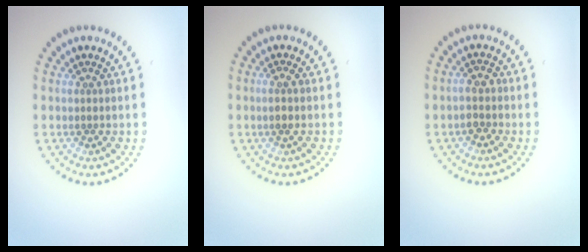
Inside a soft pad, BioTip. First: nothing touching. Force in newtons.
{"total": 0.9, "press": 0.7, "slide": 0.6}
{"total": 1.8, "press": 1.7, "slide": 0.6}